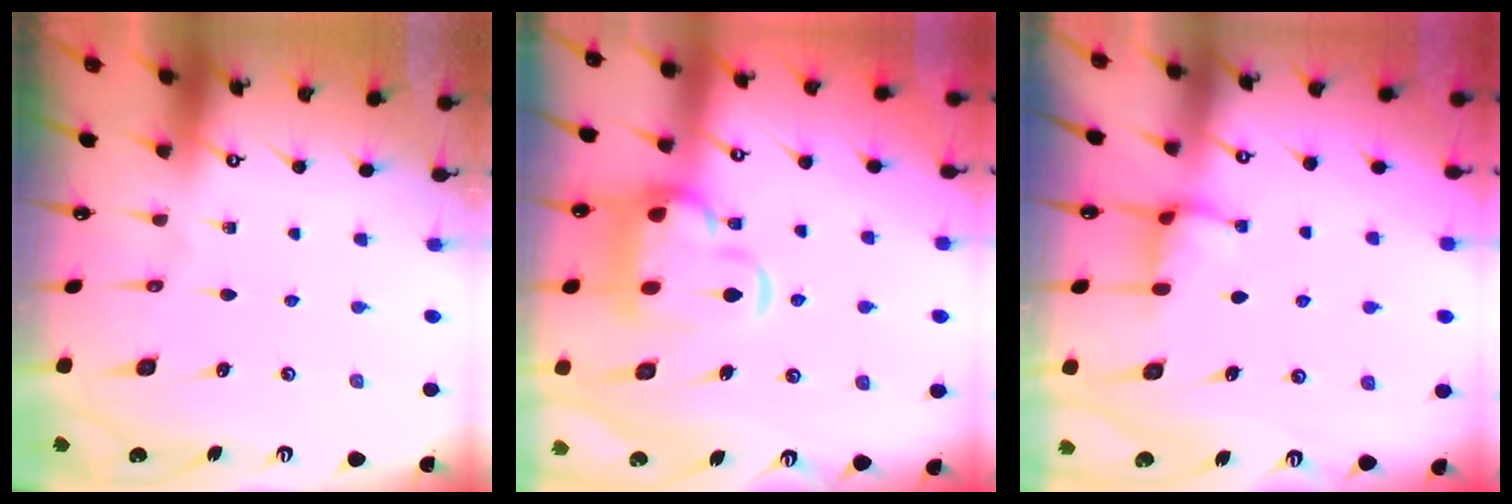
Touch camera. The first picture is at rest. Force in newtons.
{"total": 9.1, "press": 8.9, "slide": 1.9}
{"total": 3.5, "press": 3.5, "slide": 0.2}